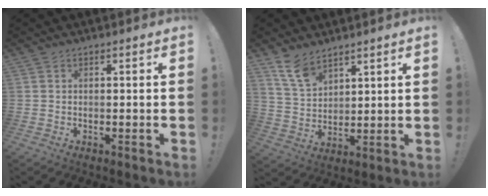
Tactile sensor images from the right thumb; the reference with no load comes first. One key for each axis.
{"total": 9.7, "fx": 7.4, "fy": 4.7, "fz": 4.2, "tx": -0.085, "ty": -0.041, "tz": 0.145}